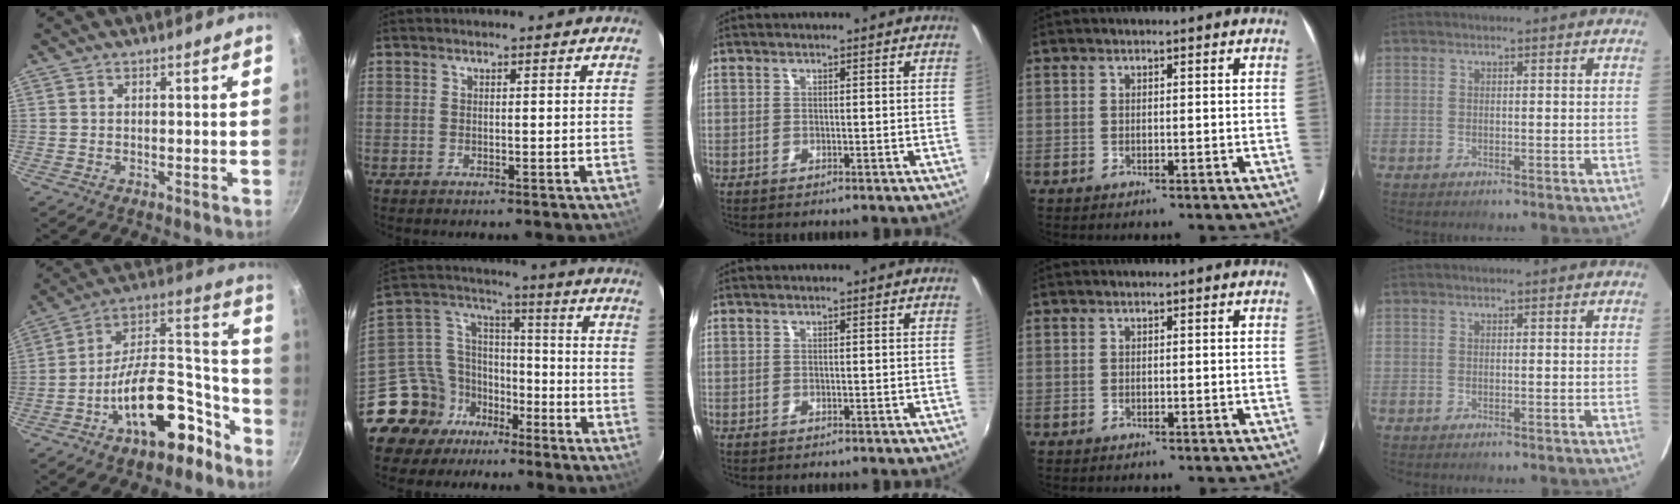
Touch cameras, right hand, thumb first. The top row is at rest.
{"thumb": {"total": 21.3, "force": [-11.2, 10.4, 14.8], "torque": [-0.169, 0.112, -0.176]}, "index": {"total": 14.6, "force": [-10.6, 9.5, 3.2], "torque": [-0.090, 0.053, -0.182]}}